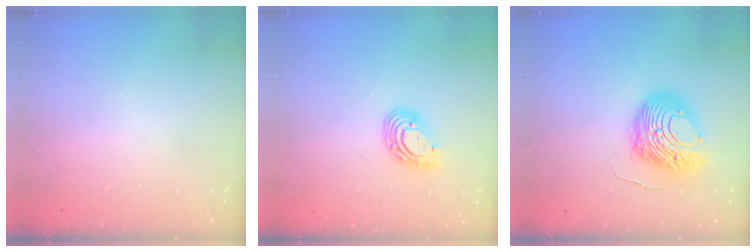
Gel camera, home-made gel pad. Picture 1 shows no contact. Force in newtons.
{"total": 9.6, "press": 9.4, "slide": 1.9}
{"total": 10.9, "press": 10.8, "slide": 1.3}